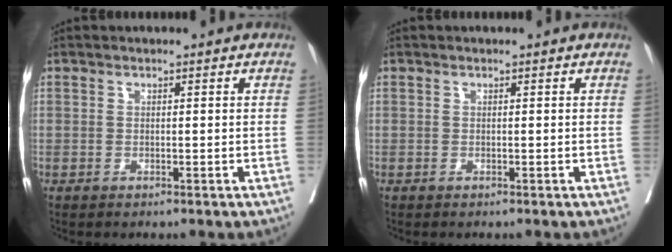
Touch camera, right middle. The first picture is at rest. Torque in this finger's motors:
{"motor_torque": [-0.29, -0.06, 0.10, 0.00]}